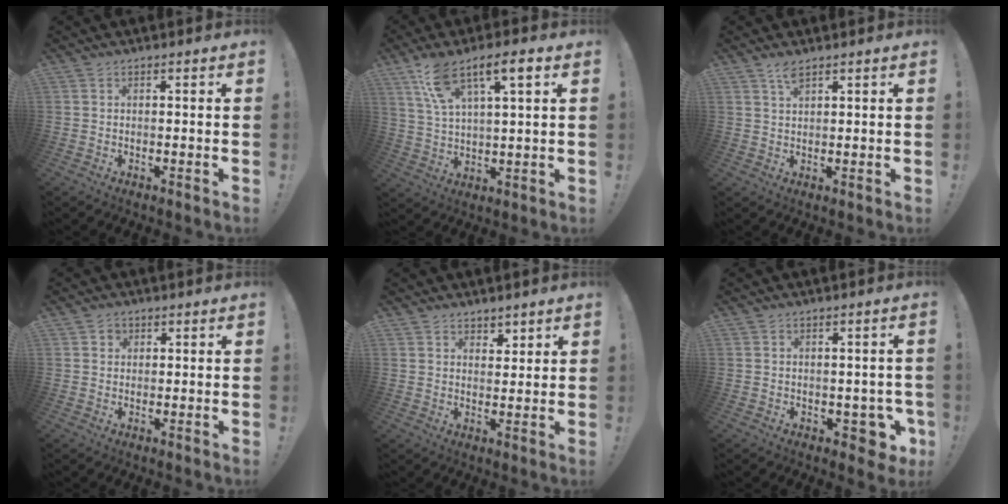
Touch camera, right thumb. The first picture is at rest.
{"total": 11.2, "force": [6.6, 3.7, 8.3], "torque": [-0.151, -0.016, 0.118]}
{"total": 3.0, "force": [2.3, 0.9, 1.8], "torque": [-0.026, -0.007, 0.038]}
{"total": 1.8, "force": [0.8, 1.5, 0.3], "torque": [0.002, -0.004, 0.013]}
{"total": 3.9, "force": [3.0, 2.4, 0.5], "torque": [0.008, -0.021, 0.054]}
{"total": 6.0, "force": [-1.9, 4.3, 3.7], "torque": [-0.035, 0.015, -0.024]}